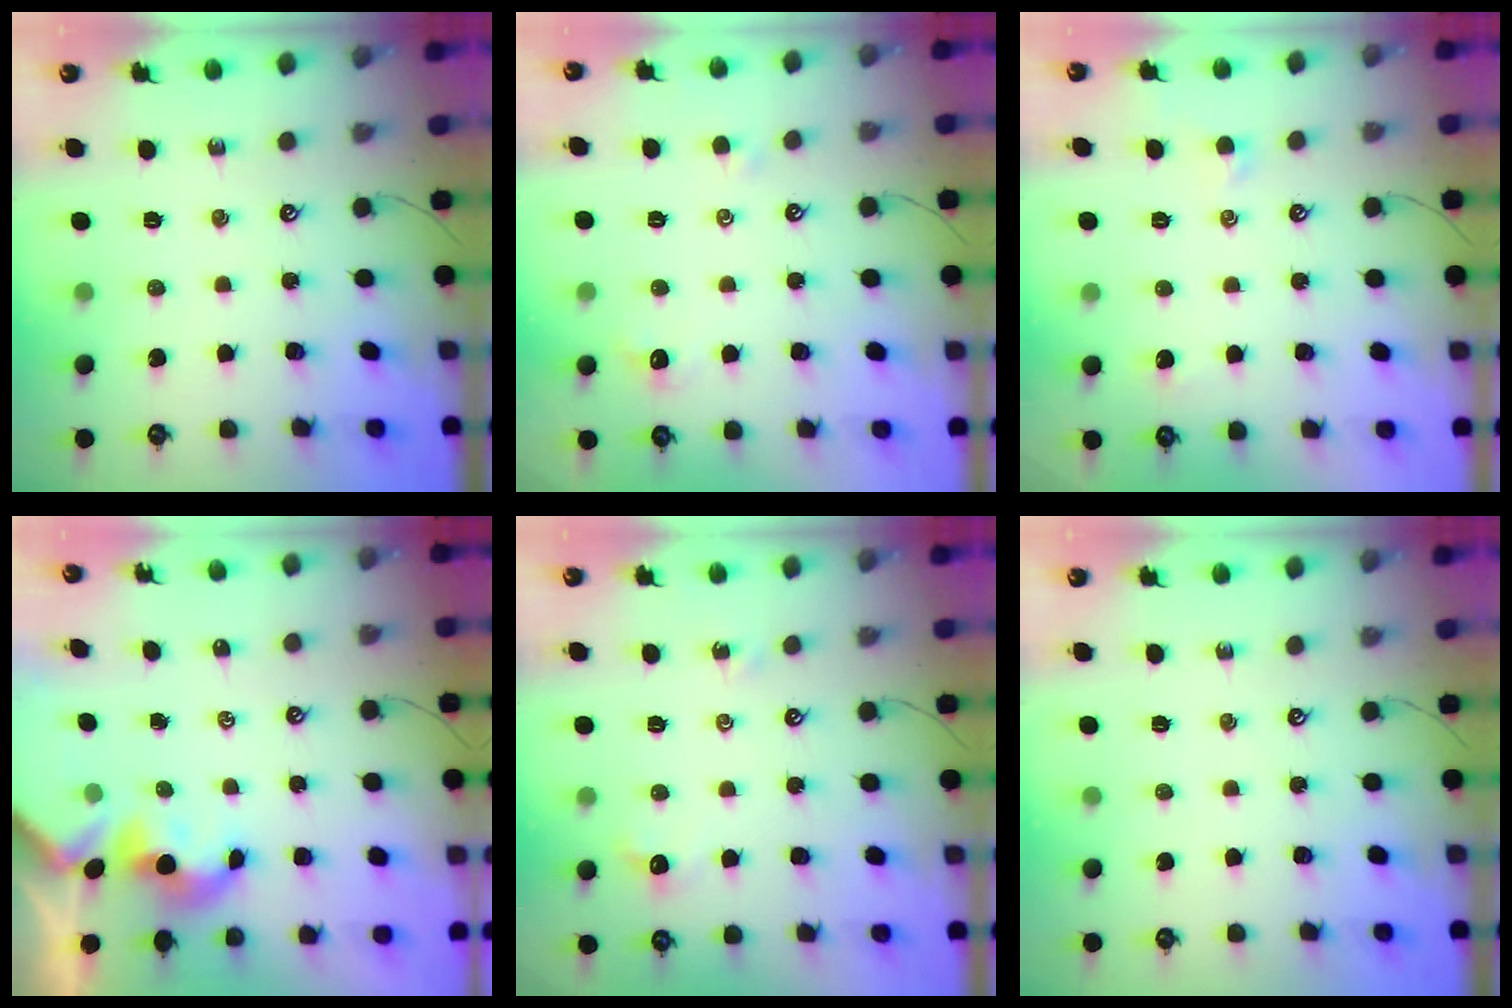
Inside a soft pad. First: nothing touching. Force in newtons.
{"total": 0.8, "press": 0.5, "slide": 0.7}
{"total": 0.7, "press": 0.1, "slide": 0.7}
{"total": 1.5, "press": 1.5, "slide": 0.2}
{"total": 3.5, "press": 3.4, "slide": 0.6}
{"total": 0.0}